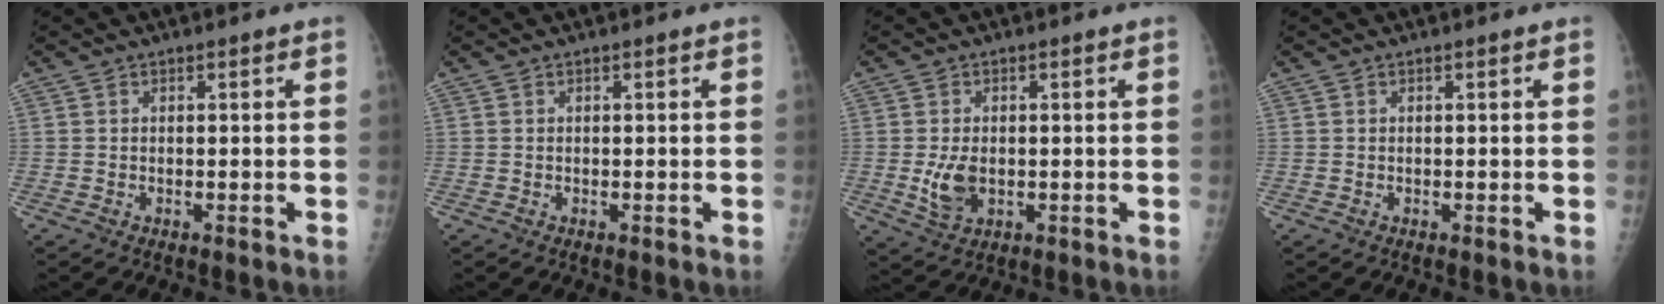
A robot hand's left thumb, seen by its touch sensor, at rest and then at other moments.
{"total": 0.0}
{"total": 5.2, "force": [-0.5, 3.3, 4.0], "torque": [-0.074, -0.008, -0.002]}
{"total": 0.0}